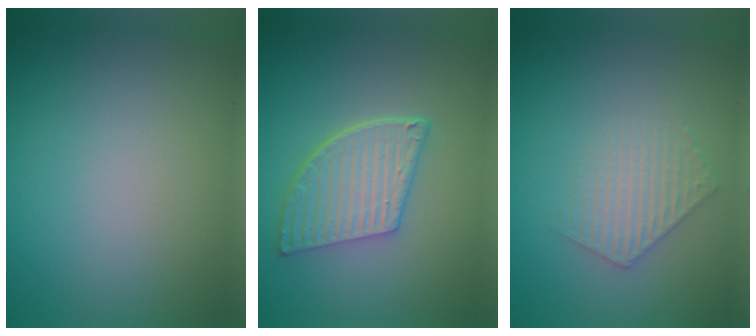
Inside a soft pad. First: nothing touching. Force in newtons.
{"total": 5.4, "press": 4.2, "slide": 3.3}
{"total": 2.4, "press": 2.4, "slide": 0.3}